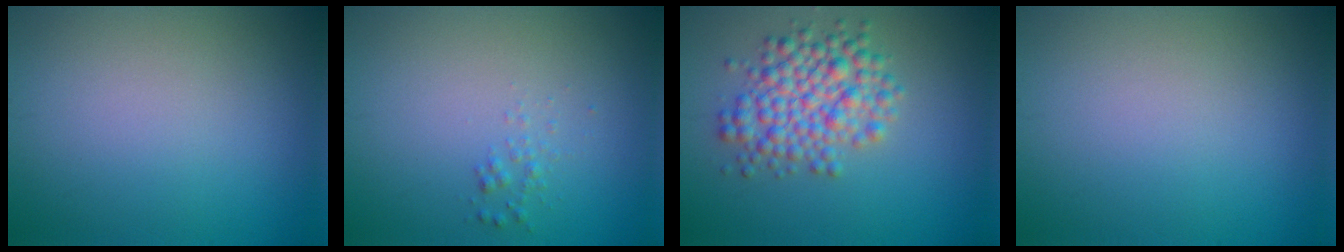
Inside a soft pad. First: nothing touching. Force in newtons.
{"total": 0.8, "press": 0.8, "slide": 0.0}
{"total": 5.1, "press": 5.1, "slide": 0.2}
{"total": 0.0}